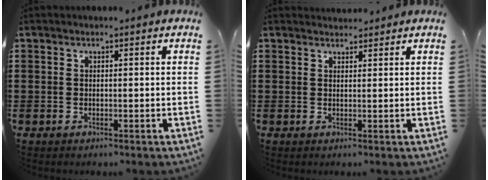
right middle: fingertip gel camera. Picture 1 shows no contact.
{"total": 1.5, "force": [1.5, 0.3, -0.1], "torque": [-0.001, 0.003, 0.029]}